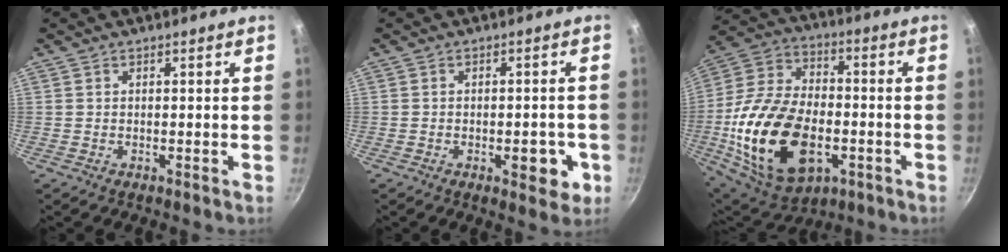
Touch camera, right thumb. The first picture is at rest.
{"total": 6.2, "force": [-1.9, 3.1, 5.0], "torque": [-0.039, 0.008, -0.021]}
{"total": 25.7, "force": [-5.9, 15.4, 19.7], "torque": [-0.370, 0.022, -0.095]}